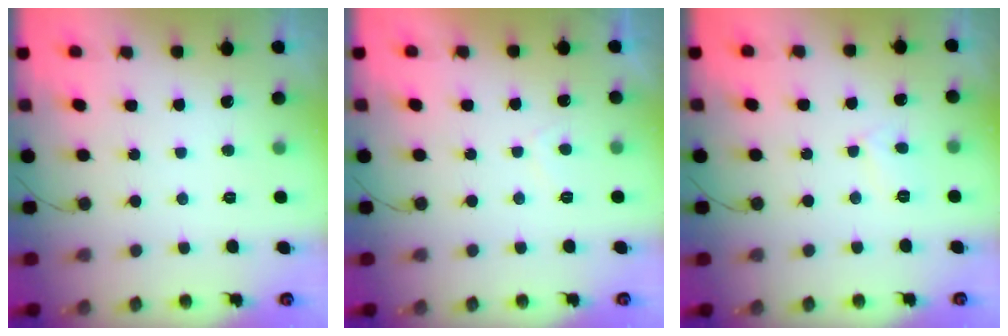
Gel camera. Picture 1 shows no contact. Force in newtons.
{"total": 2.1, "press": 2.0, "slide": 0.7}
{"total": 3.9, "press": 3.8, "slide": 0.4}